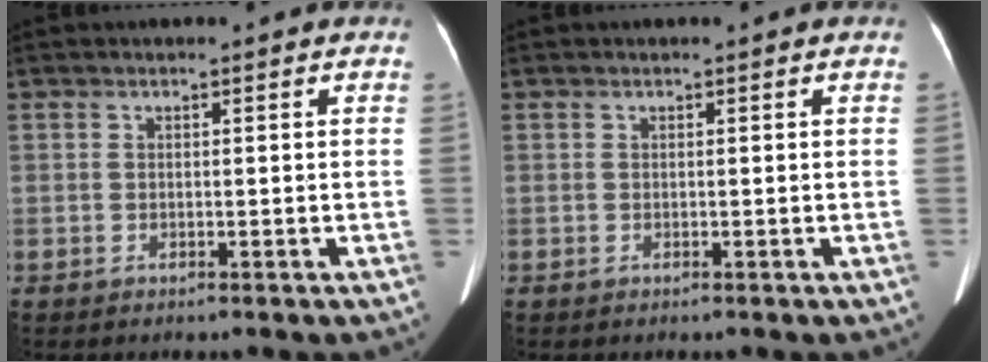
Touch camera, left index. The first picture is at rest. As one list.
[{"total": 0.0}]